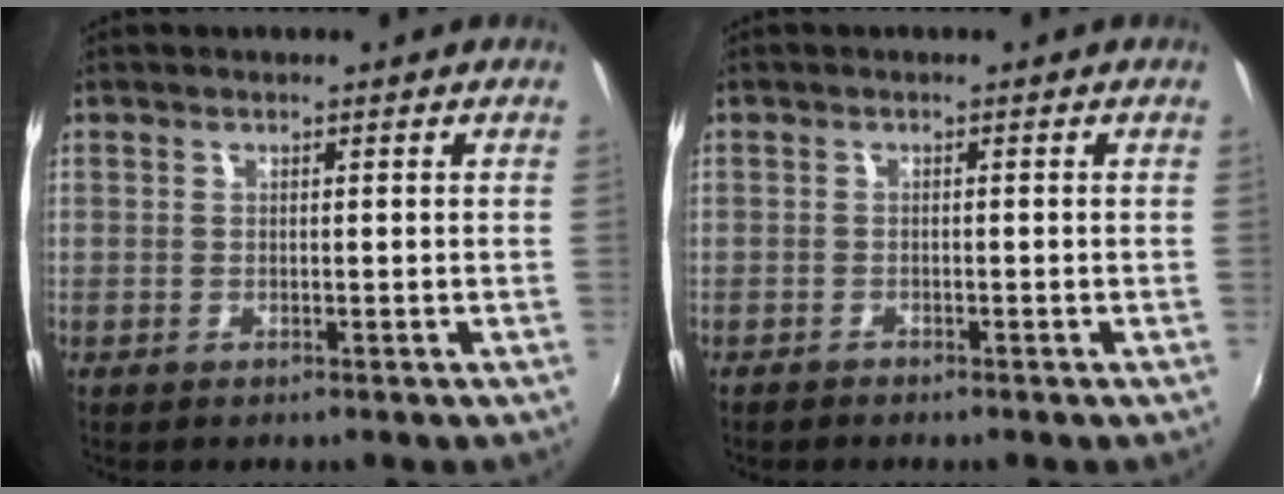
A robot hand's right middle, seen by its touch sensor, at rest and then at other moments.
{"total": 0.9, "force": [-0.9, 0.3, 0.0], "torque": [-0.004, 0.000, -0.018]}